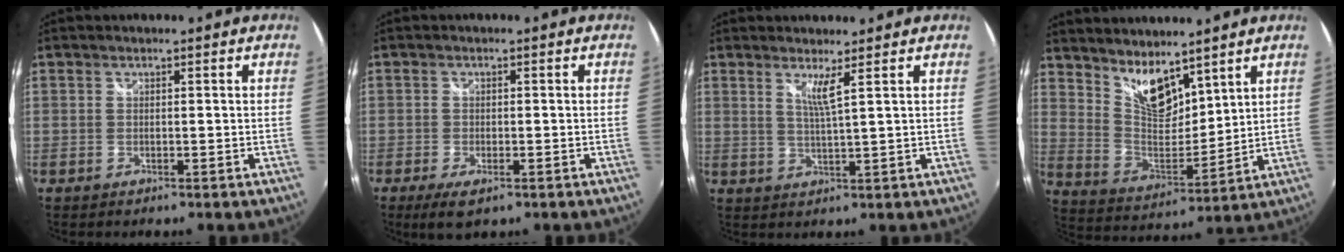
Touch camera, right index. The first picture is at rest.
{"total": 4.5, "force": [-2.7, 1.7, 3.2], "torque": [-0.074, -0.016, -0.046]}
{"total": 3.1, "force": [1.8, -0.7, 2.3], "torque": [-0.047, -0.013, 0.029]}
{"total": 10.2, "force": [7.8, 3.8, 5.4], "torque": [-0.093, -0.007, 0.153]}